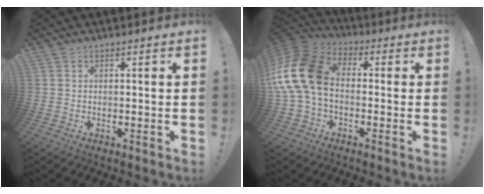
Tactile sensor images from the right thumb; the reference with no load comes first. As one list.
[{"total": 18.4, "force": [0.0, 12.2, 13.8], "torque": [-0.266, 0.024, 0.009]}]